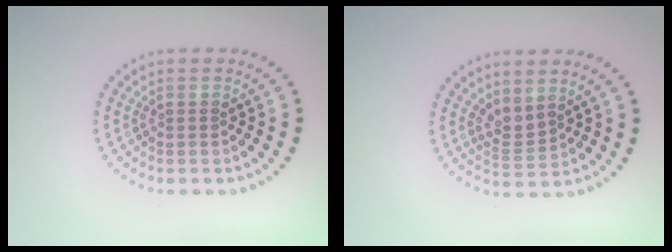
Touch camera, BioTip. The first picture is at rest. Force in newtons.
{"total": 1.8, "press": 1.3, "slide": 1.2}